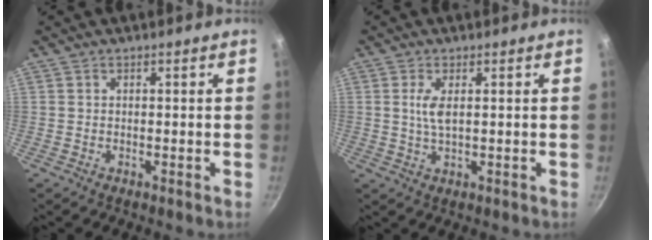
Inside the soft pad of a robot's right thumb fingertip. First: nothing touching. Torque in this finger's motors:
{"motor_torque": [0.80, 0.66, 0.83, 0.27, 0.28]}